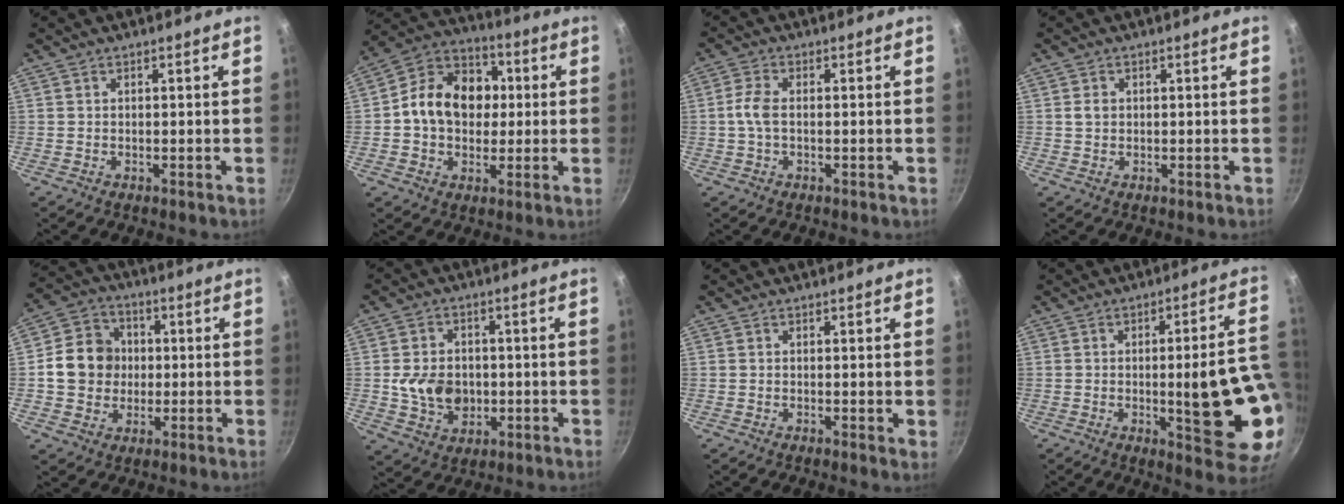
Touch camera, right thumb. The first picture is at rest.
{"total": 15.5, "force": [1.0, 12.3, 9.5], "torque": [-0.122, 0.026, -0.003]}
{"total": 3.9, "force": [-0.3, 2.1, 3.3], "torque": [-0.075, 0.013, -0.011]}
{"total": 1.7, "force": [0.2, 1.4, 0.9], "torque": [-0.012, 0.003, 0.003]}
{"total": 11.4, "force": [0.2, 10.1, 5.2], "torque": [-0.061, 0.019, -0.007]}
{"total": 9.7, "force": [-0.7, 7.7, 5.9], "torque": [-0.078, 0.005, -0.006]}
{"total": 1.0, "force": [0.1, 0.3, 0.9], "torque": [-0.013, -0.002, -0.001]}
{"total": 17.9, "force": [-2.9, 4.1, 17.2], "torque": [-0.199, 0.008, -0.032]}